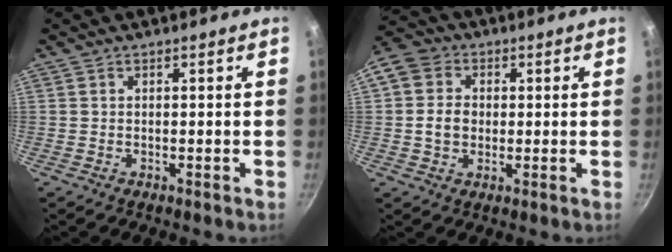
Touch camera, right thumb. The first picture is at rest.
{"total": 9.8, "force": [0.6, 8.4, 5.0], "torque": [-0.085, 0.018, 0.000]}